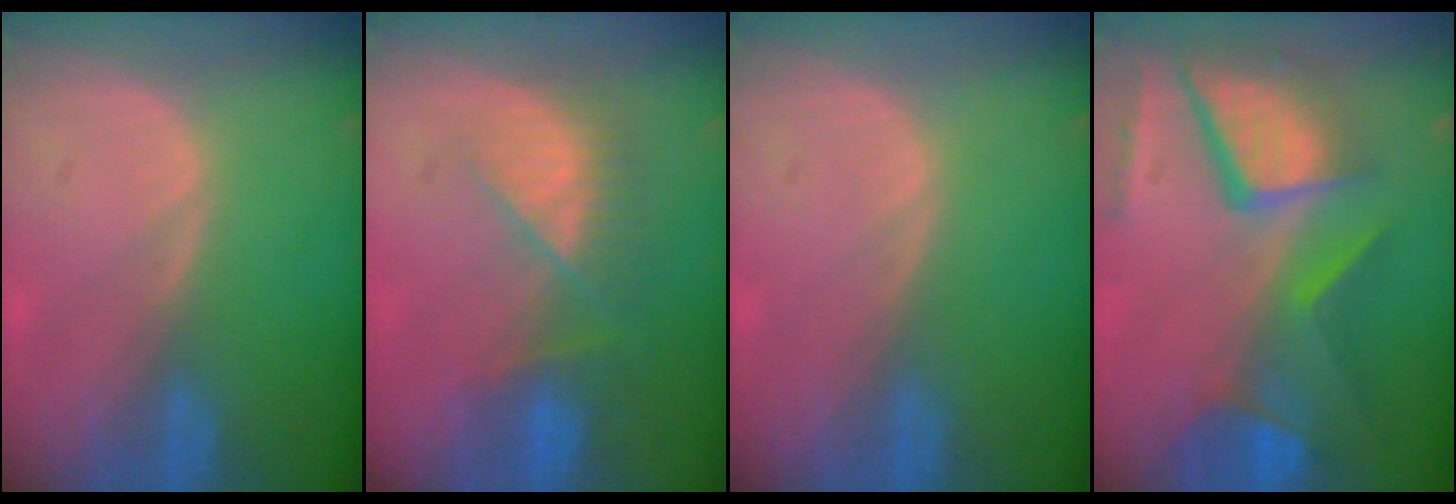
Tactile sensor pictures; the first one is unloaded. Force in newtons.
{"total": 7.4, "press": 6.6, "slide": 3.3}
{"total": 0.0}
{"total": 12.0, "press": 9.8, "slide": 6.9}